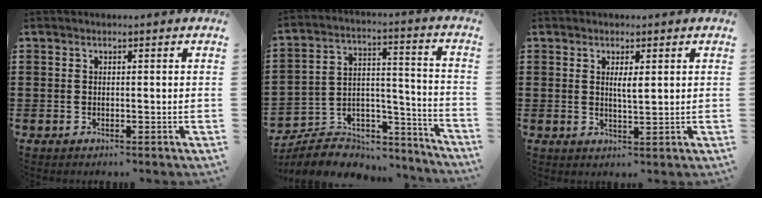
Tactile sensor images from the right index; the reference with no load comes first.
{"total": 6.7, "force": [-5.5, 3.5, 1.5], "torque": [-0.029, 0.009, -0.102]}
{"total": 2.2, "force": [0.6, 0.4, 2.1], "torque": [-0.041, 0.003, 0.009]}